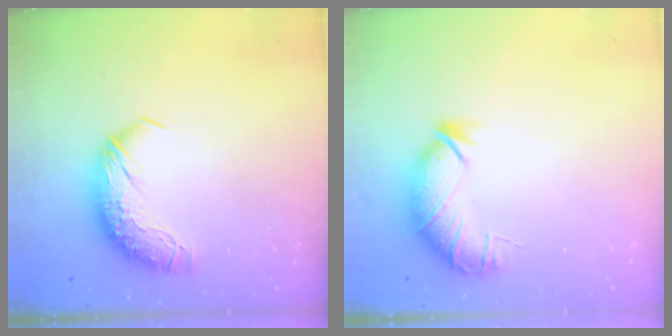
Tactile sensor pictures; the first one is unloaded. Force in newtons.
{"total": 3.7, "press": 3.4, "slide": 1.5}